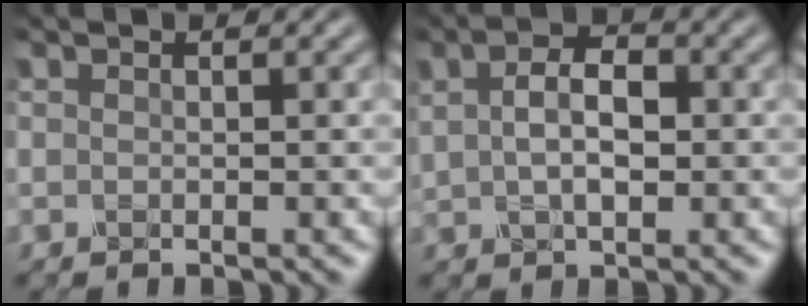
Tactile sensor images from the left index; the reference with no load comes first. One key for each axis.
{"total": 4.2, "fx": 0.4, "fy": 2.3, "fz": 3.5, "tx": -0.072, "ty": 0.004, "tz": 0.007}